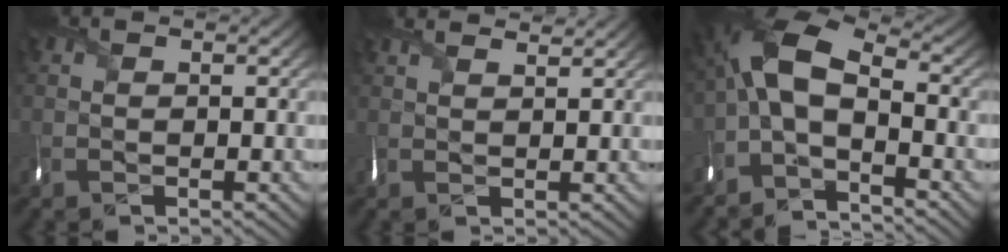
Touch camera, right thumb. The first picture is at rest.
{"total": 3.1, "force": [2.7, 0.3, 1.5], "torque": [-0.038, 0.012, 0.038]}
{"total": 8.7, "force": [-2.2, 4.0, 7.4], "torque": [-0.154, 0.017, -0.070]}